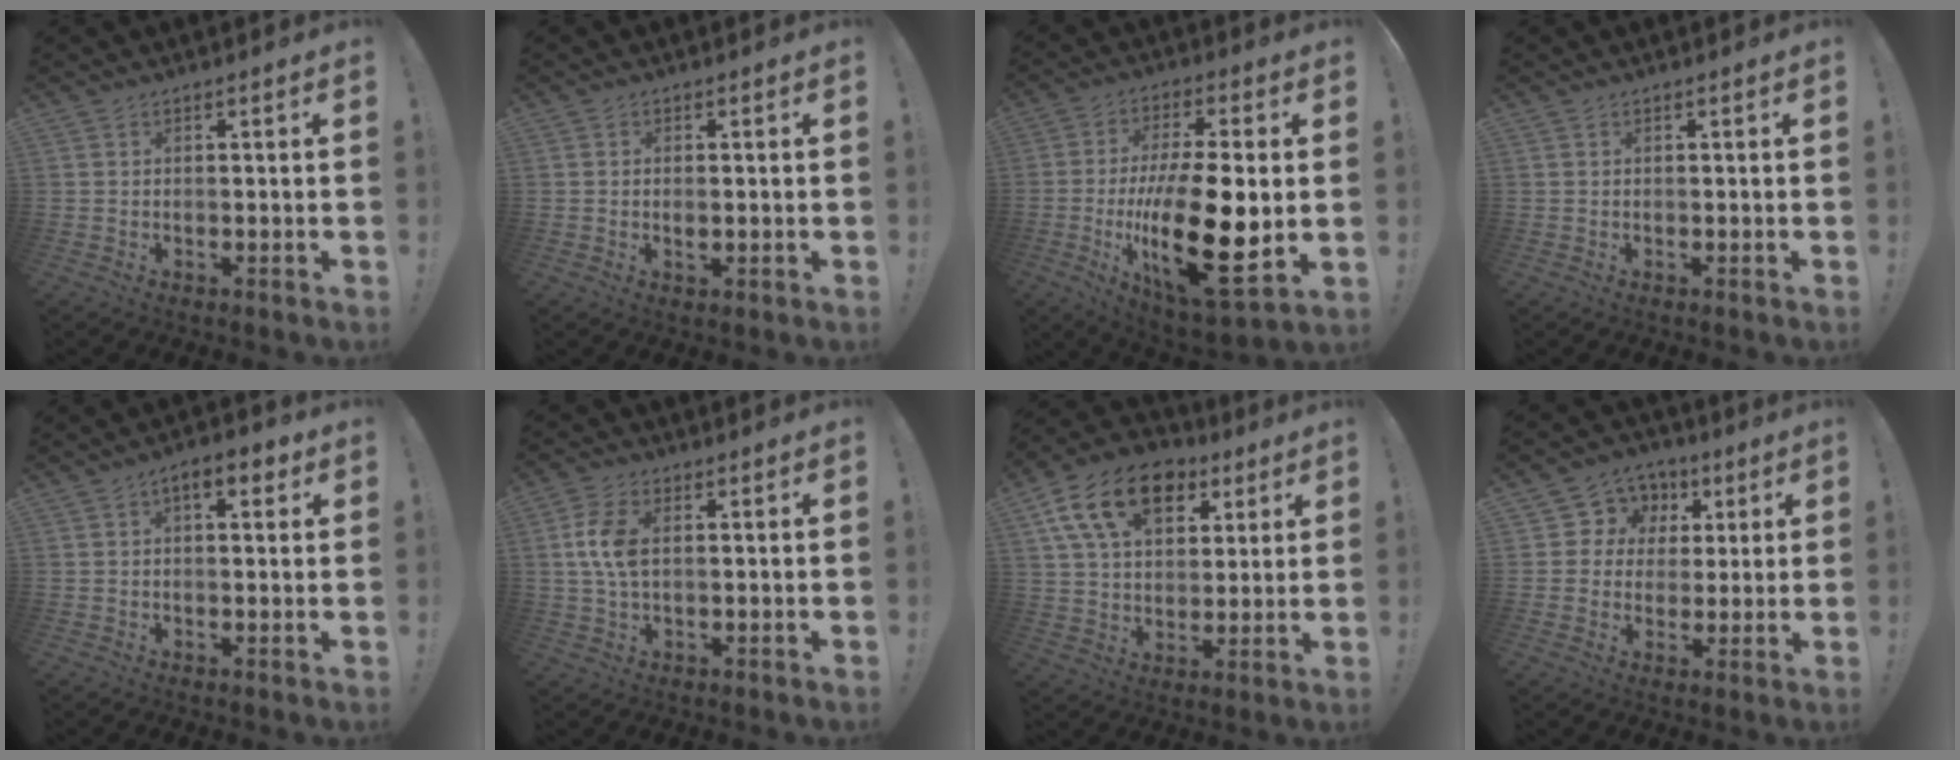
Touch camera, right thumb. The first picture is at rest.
{"total": 1.5, "force": [-0.2, 0.8, 1.3], "torque": [-0.017, 0.000, -0.004]}
{"total": 24.7, "force": [-3.3, 9.6, 22.5], "torque": [-0.415, 0.003, -0.046]}
{"total": 0.0}
{"total": 5.5, "force": [2.0, 2.7, 4.4], "torque": [-0.048, -0.002, 0.026]}
{"total": 8.1, "force": [1.0, 4.8, 6.4], "torque": [-0.131, -0.001, 0.014]}
{"total": 18.4, "force": [8.4, 11.9, 11.3], "torque": [-0.186, -0.027, 0.154]}
{"total": 8.2, "force": [1.9, 7.8, 1.9], "torque": [-0.034, -0.009, 0.043]}